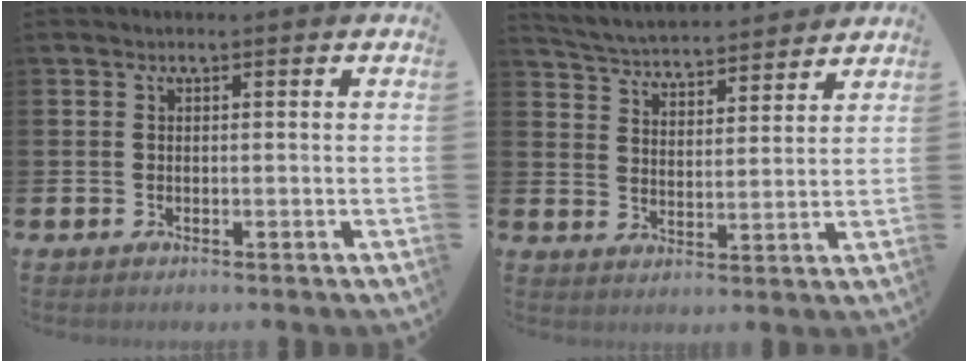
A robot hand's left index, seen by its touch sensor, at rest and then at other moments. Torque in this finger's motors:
{"motor_torque": [0.83, -1.12, 0.41, 0.09]}